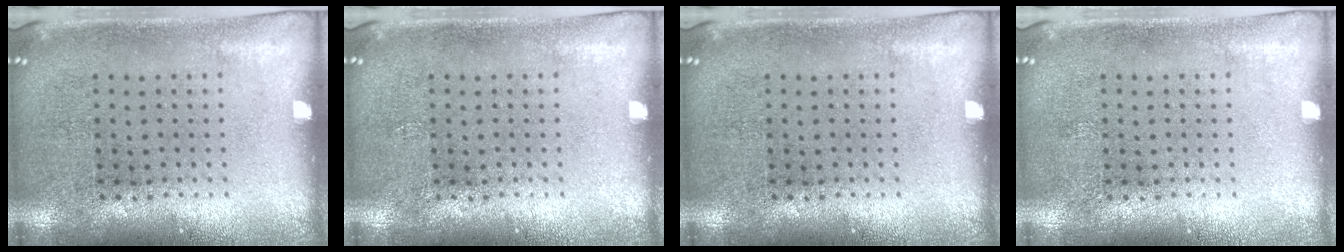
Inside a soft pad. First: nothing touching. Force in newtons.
{"total": 0.0}
{"total": 0.0}
{"total": 0.0}